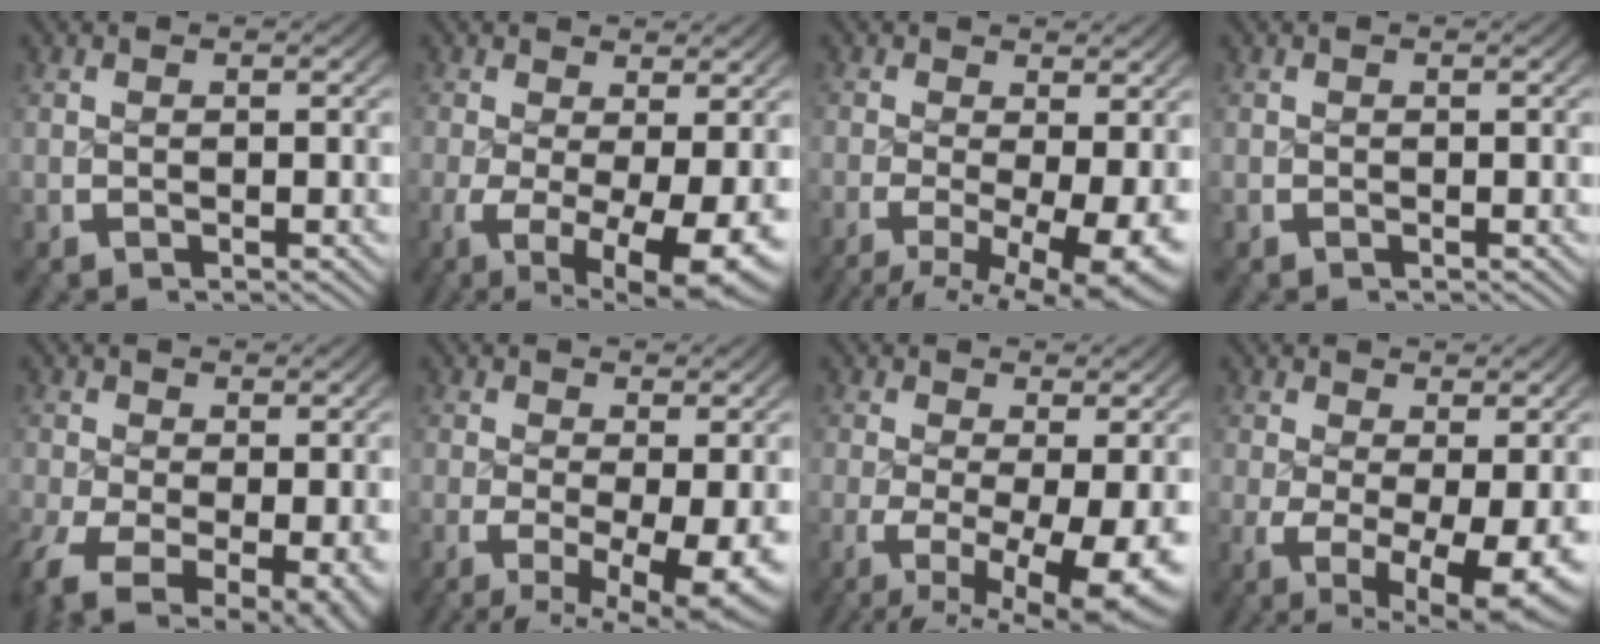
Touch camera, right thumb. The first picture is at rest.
{"total": 9.1, "force": [-1.7, 5.2, 7.3], "torque": [-0.116, -0.039, -0.010]}
{"total": 9.5, "force": [-2.0, 5.6, 7.3], "torque": [-0.110, -0.035, -0.019]}
{"total": 0.0}
{"total": 9.0, "force": [-3.4, 5.9, 5.9], "torque": [-0.129, -0.070, -0.019]}
{"total": 8.6, "force": [-1.6, 4.9, 6.9], "torque": [-0.102, -0.030, -0.012]}
{"total": 9.8, "force": [-1.6, 5.6, 7.9], "torque": [-0.118, -0.037, -0.010]}
{"total": 8.5, "force": [-1.3, 4.9, 6.8], "torque": [-0.104, -0.036, -0.005]}